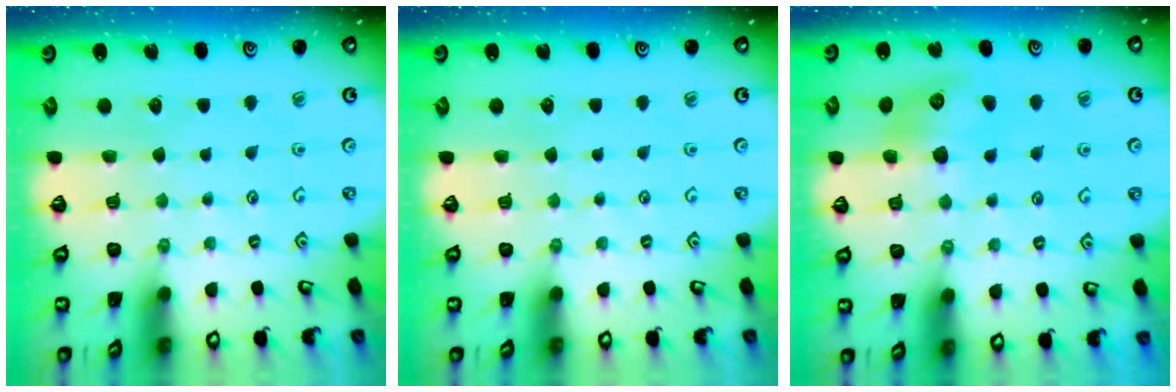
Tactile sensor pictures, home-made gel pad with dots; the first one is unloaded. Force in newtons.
{"total": 0.0}
{"total": 9.5, "press": 9.5, "slide": 0.1}